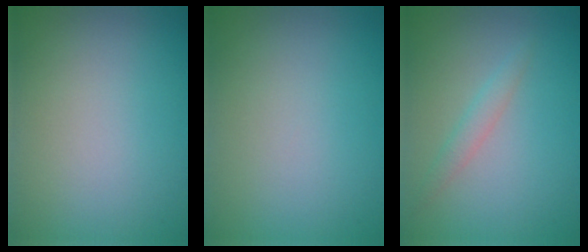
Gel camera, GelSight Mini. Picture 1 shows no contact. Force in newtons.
{"total": 0.0}
{"total": 1.4, "press": 1.4, "slide": 0.1}